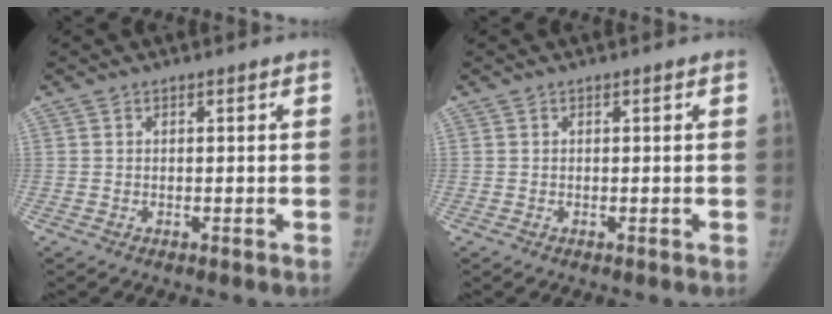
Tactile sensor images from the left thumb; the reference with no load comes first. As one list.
[{"total": 0.0}]